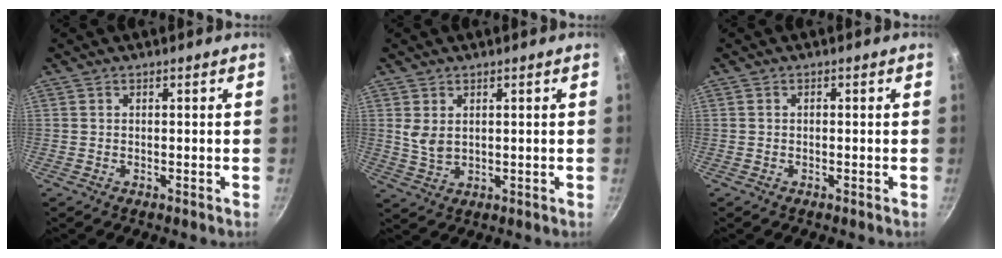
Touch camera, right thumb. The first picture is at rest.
{"total": 3.9, "force": [1.2, 2.5, 2.8], "torque": [-0.049, -0.010, 0.031]}
{"total": 0.0}